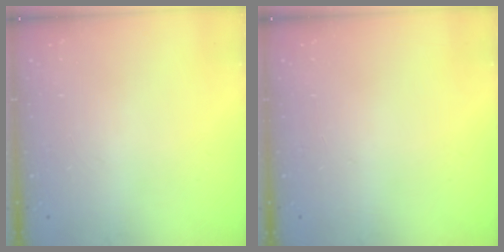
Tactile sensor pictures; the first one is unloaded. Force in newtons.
{"total": 0.0}